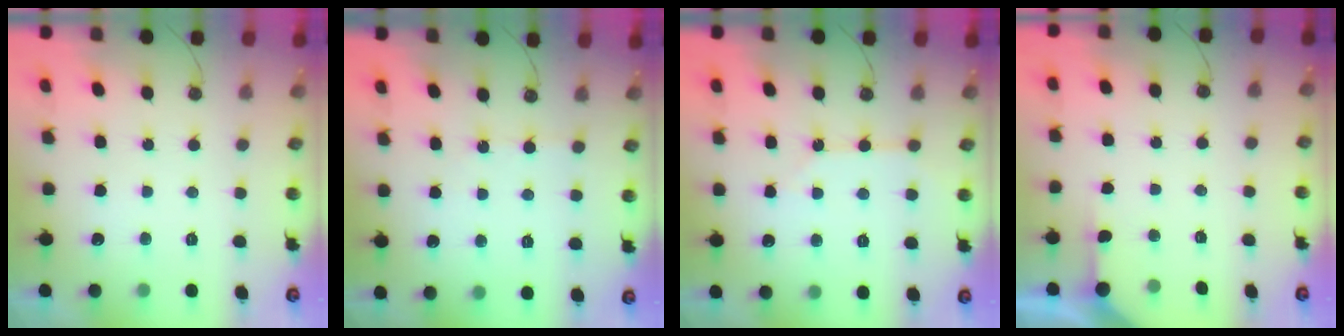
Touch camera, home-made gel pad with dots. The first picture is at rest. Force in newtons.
{"total": 2.5, "press": 2.4, "slide": 0.5}
{"total": 2.5, "press": 2.5, "slide": 0.4}
{"total": 2.4, "press": 2.4, "slide": 0.3}